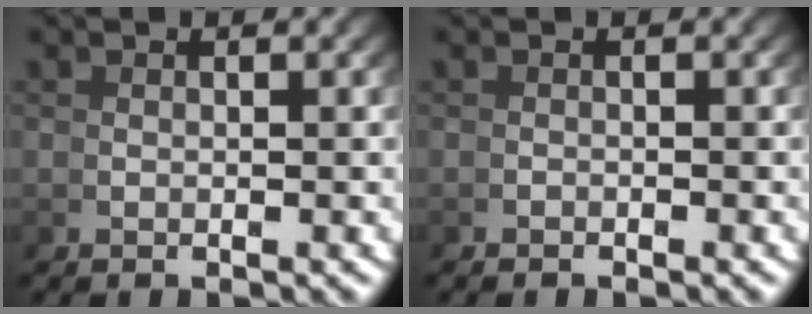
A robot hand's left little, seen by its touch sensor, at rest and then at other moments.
{"total": 1.1, "force": [-0.5, -0.7, -0.6], "torque": [0.017, -0.002, -0.011]}